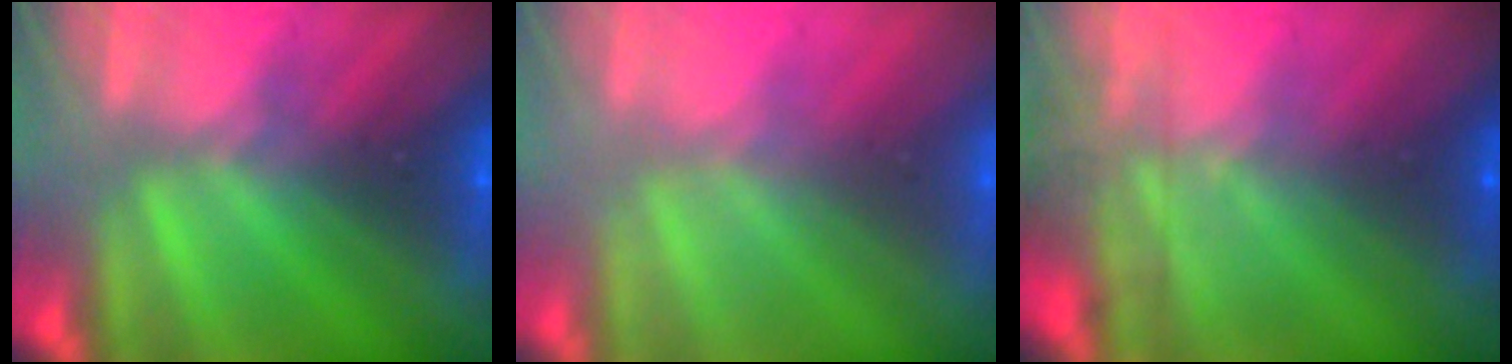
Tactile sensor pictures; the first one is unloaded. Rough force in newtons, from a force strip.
{"total": 2.5}
{"total": 7.6}